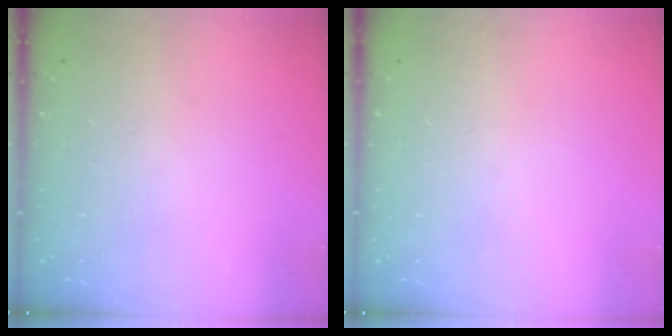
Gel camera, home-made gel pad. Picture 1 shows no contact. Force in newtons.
{"total": 0.0}